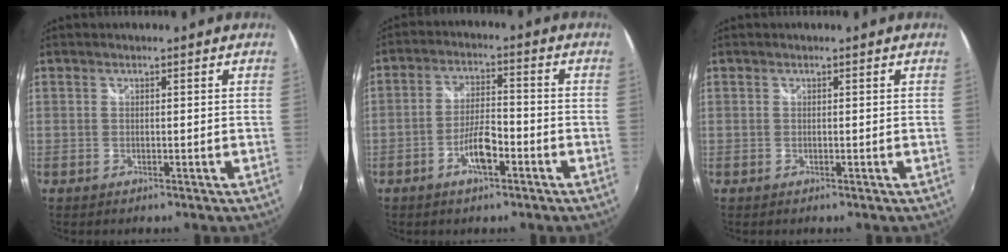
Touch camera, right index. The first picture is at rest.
{"total": 6.3, "force": [-3.3, 1.9, 5.0], "torque": [-0.102, 0.003, -0.055]}
{"total": 0.0}